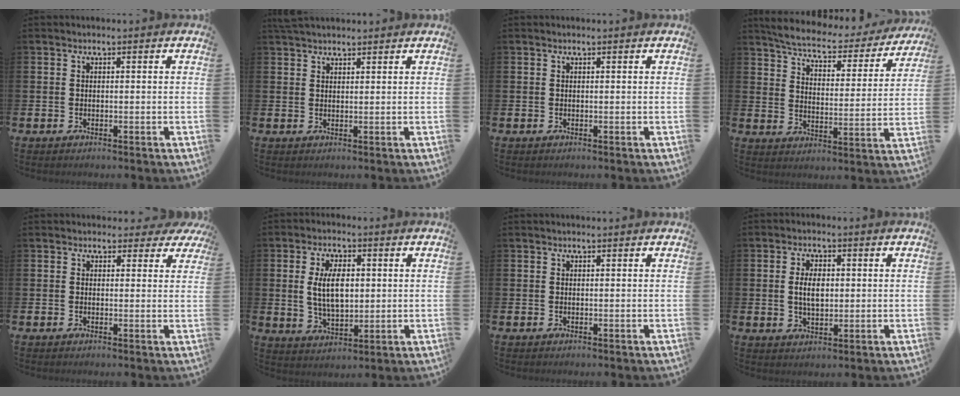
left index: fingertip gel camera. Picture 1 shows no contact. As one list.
[{"total": 2.4, "force": [2.3, 0.6, 0.5], "torque": [-0.006, -0.006, 0.041]}, {"total": 0.0}, {"total": 5.1, "force": [4.8, 1.0, 1.6], "torque": [-0.056, -0.038, 0.074]}, {"total": 1.7, "force": [1.1, 1.3, 0.1], "torque": [0.013, 0.000, 0.013]}, {"total": 6.7, "force": [1.3, 3.5, 5.6], "torque": [-0.089, 0.001, 0.017]}, {"total": 0.0}, {"total": 4.2, "force": [0.6, 2.4, 3.5], "torque": [-0.038, -0.003, 0.003]}]